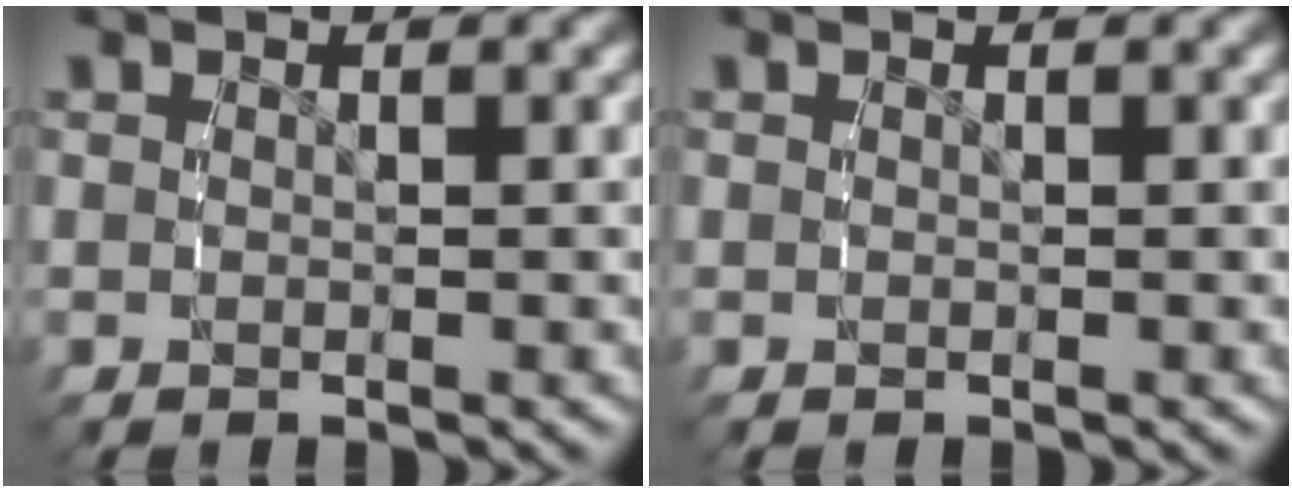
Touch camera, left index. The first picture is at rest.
{"total": 0.0}